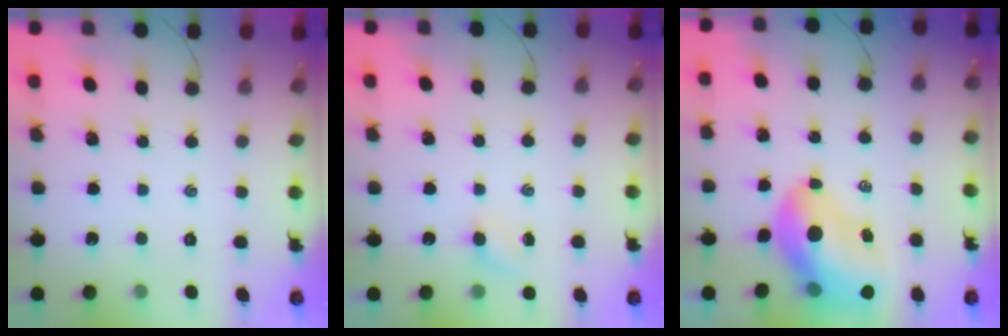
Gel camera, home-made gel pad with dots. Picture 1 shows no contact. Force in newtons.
{"total": 2.7, "press": 2.6, "slide": 0.8}
{"total": 13.1, "press": 12.6, "slide": 3.6}